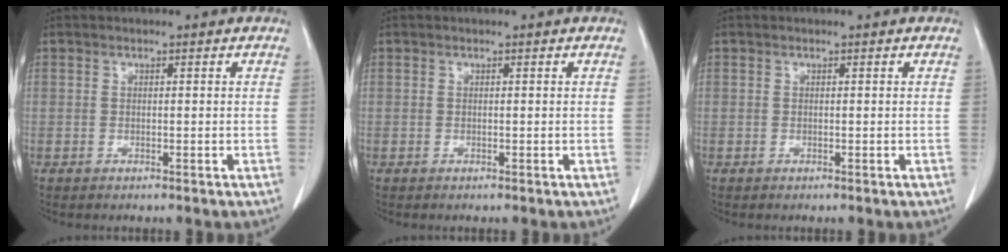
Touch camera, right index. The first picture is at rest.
{"total": 0.0}
{"total": 0.0}